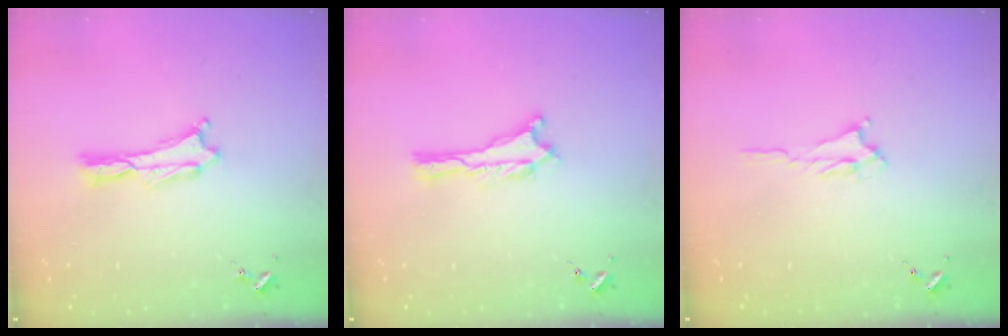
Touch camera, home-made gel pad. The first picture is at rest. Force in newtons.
{"total": 0.0}
{"total": 1.6, "press": 1.5, "slide": 0.4}